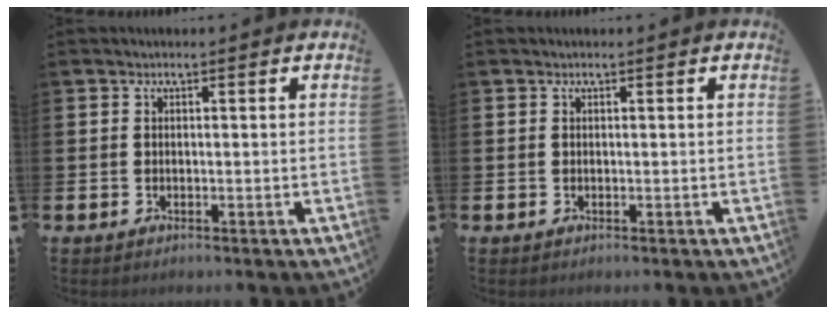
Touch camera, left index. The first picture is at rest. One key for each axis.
{"total": 0.0}